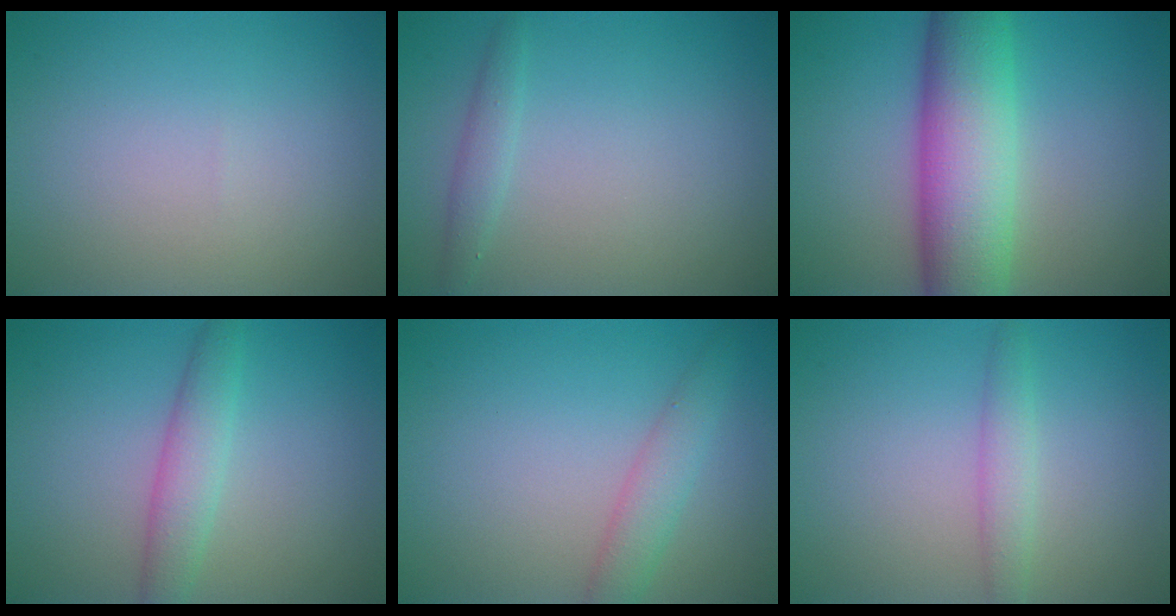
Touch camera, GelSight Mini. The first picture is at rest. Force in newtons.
{"total": 1.4, "press": 1.4, "slide": 0.0}
{"total": 10.1, "press": 10.1, "slide": 0.4}
{"total": 2.9, "press": 2.9, "slide": 0.2}
{"total": 2.4, "press": 2.4, "slide": 0.1}
{"total": 1.8, "press": 1.8, "slide": 0.1}